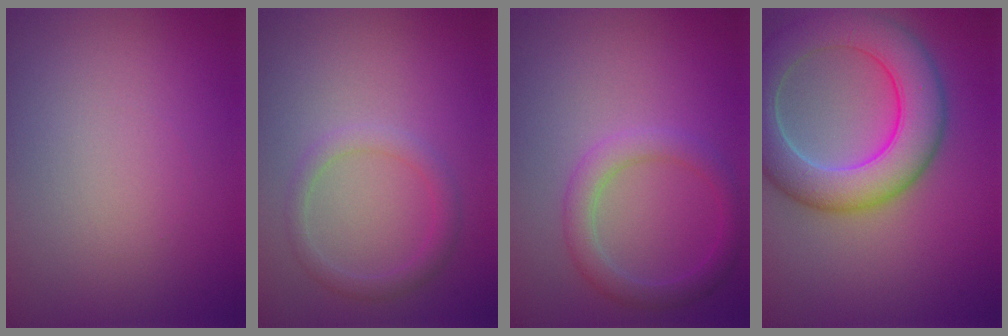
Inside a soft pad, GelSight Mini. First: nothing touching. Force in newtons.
{"total": 1.9, "press": 1.9, "slide": 0.1}
{"total": 2.8, "press": 2.8, "slide": 0.1}
{"total": 8.5, "press": 8.4, "slide": 0.5}